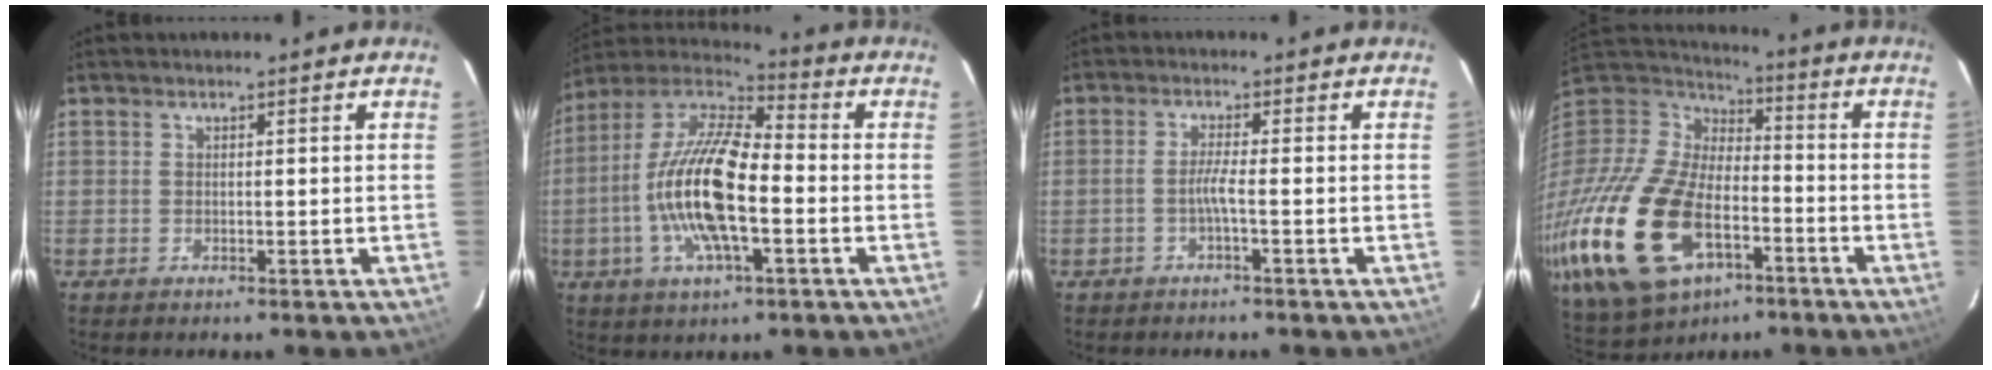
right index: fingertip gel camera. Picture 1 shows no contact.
{"total": 17.5, "force": [-3.6, 5.8, 16.1], "torque": [-0.320, -0.004, -0.078]}
{"total": 2.3, "force": [-1.1, -0.5, 1.9], "torque": [-0.040, 0.000, -0.021]}
{"total": 32.8, "force": [-13.2, 19.7, 22.7], "torque": [-0.531, -0.045, -0.216]}